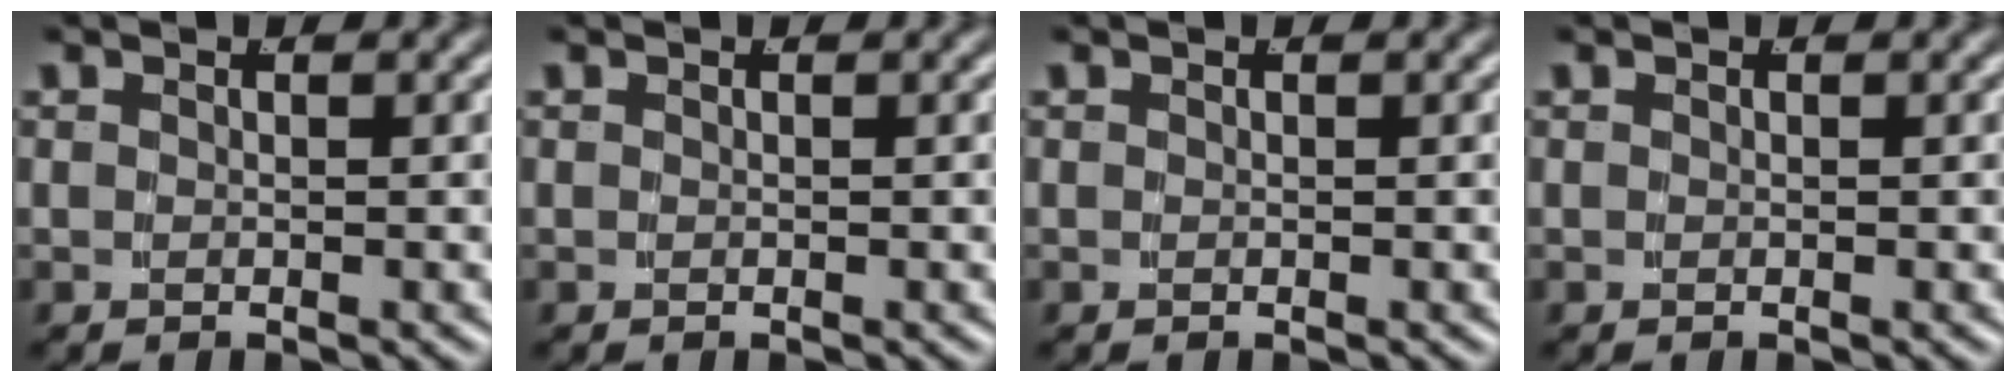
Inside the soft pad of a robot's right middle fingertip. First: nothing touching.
{"total": 0.0}
{"total": 0.0}
{"total": 0.0}